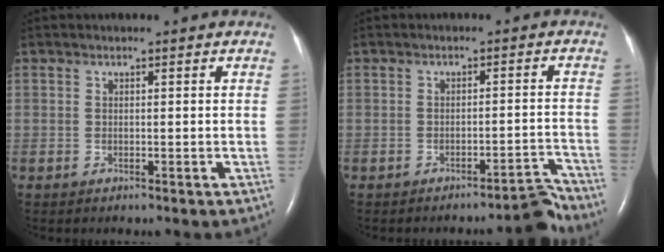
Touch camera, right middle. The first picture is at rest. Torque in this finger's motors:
{"motor_torque": [-0.10, 0.00, -0.01, 0.01]}